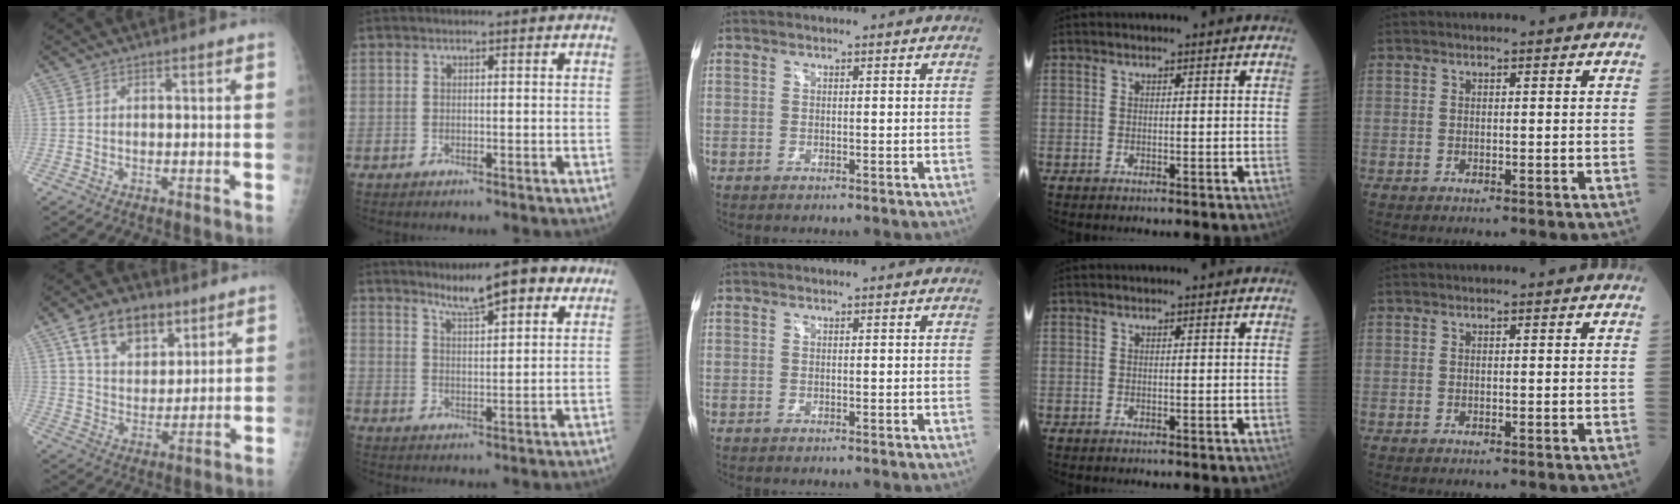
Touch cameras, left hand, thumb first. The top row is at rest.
{"thumb": {"total": 13.2, "force": [7.4, 8.1, 7.4], "torque": [-0.091, -0.031, 0.130]}, "index": {"total": 8.1, "force": [5.8, 1.5, 5.5], "torque": [-0.087, 0.014, 0.091]}}